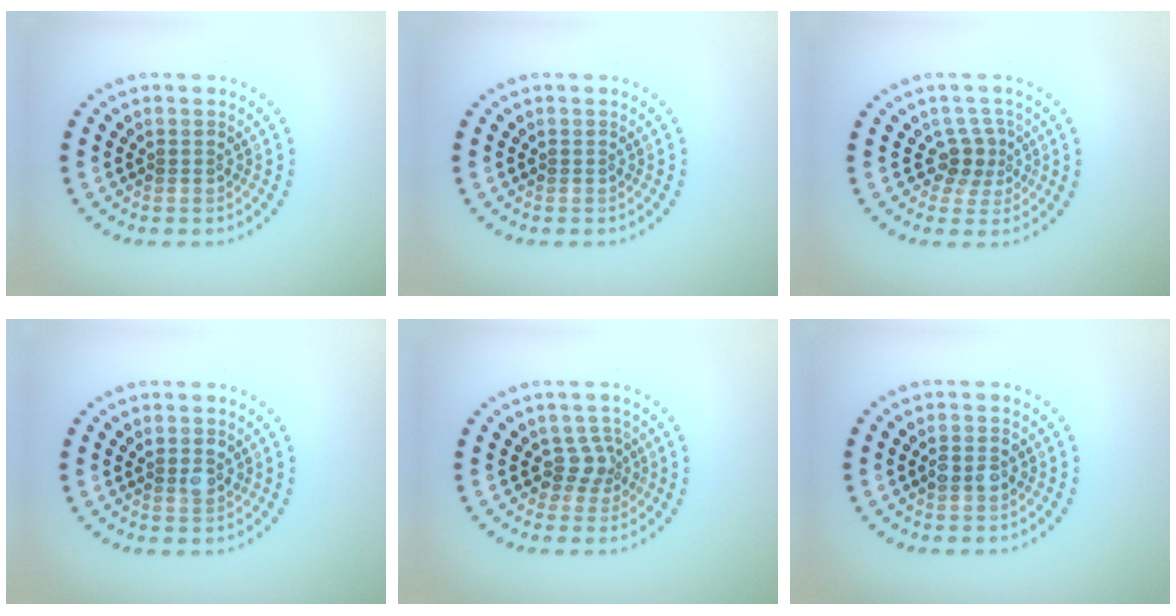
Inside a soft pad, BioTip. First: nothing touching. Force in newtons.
{"total": 0.0}
{"total": 2.4, "press": 1.7, "slide": 1.7}
{"total": 1.3, "press": 1.2, "slide": 0.6}
{"total": 2.0, "press": 1.4, "slide": 1.4}
{"total": 1.7, "press": 1.7, "slide": 0.1}